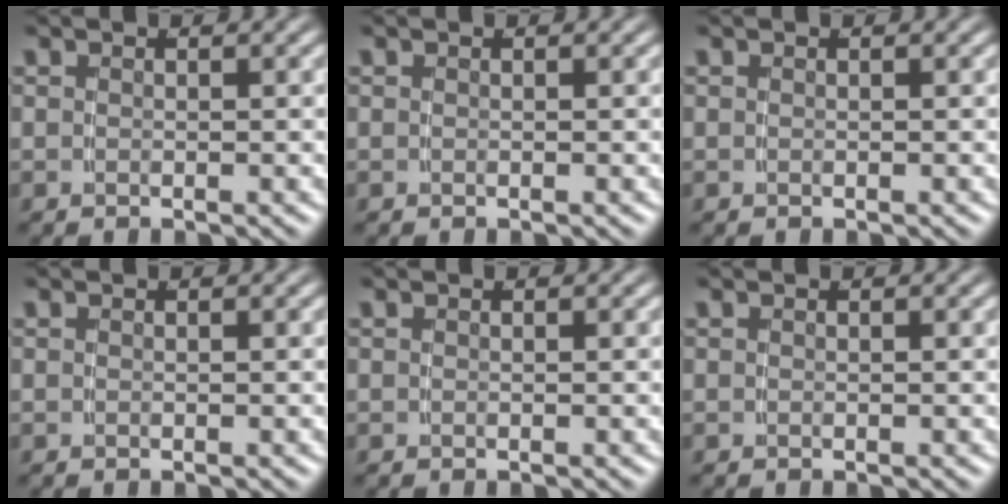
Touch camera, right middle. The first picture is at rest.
{"total": 0.0}
{"total": 0.0}
{"total": 0.0}
{"total": 0.0}
{"total": 0.0}